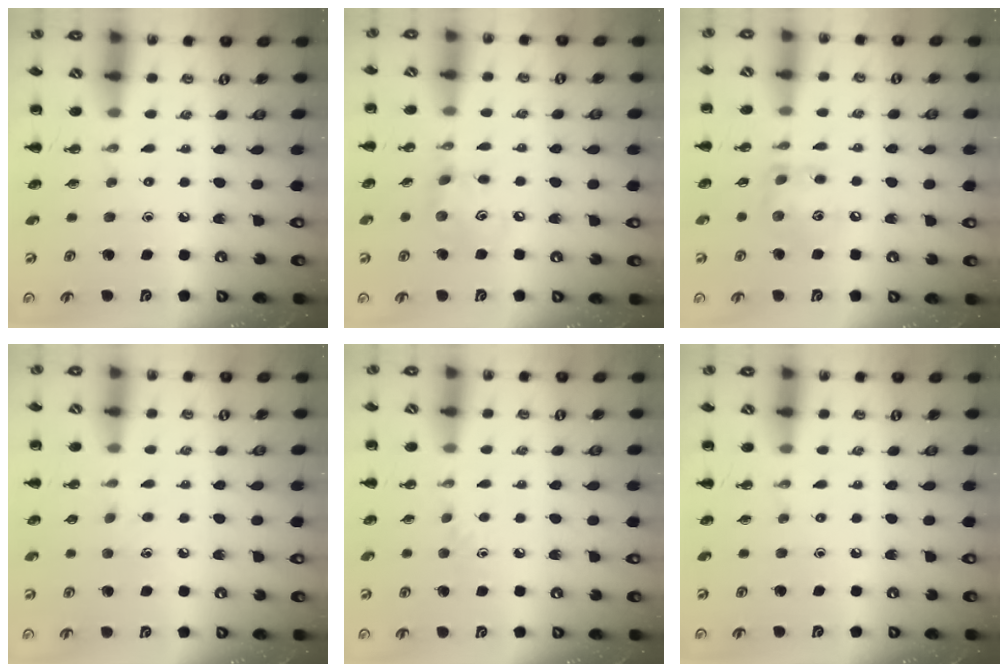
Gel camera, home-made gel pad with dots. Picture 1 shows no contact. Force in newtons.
{"total": 5.5, "press": 5.5, "slide": 0.4}
{"total": 9.6, "press": 9.5, "slide": 1.3}
{"total": 3.3, "press": 3.2, "slide": 1.0}
{"total": 3.0, "press": 2.7, "slide": 1.2}
{"total": 0.0}